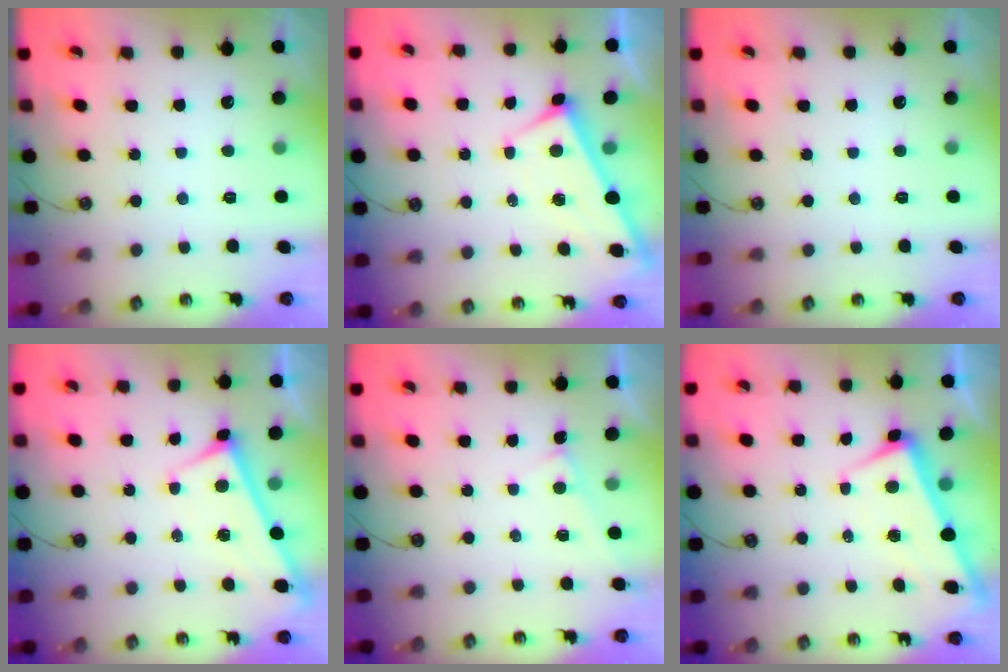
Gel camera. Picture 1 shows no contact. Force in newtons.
{"total": 2.6, "press": 2.6, "slide": 0.4}
{"total": 0.0}
{"total": 3.1, "press": 3.1, "slide": 0.3}
{"total": 2.9, "press": 2.9, "slide": 0.1}
{"total": 1.7, "press": 1.6, "slide": 0.5}